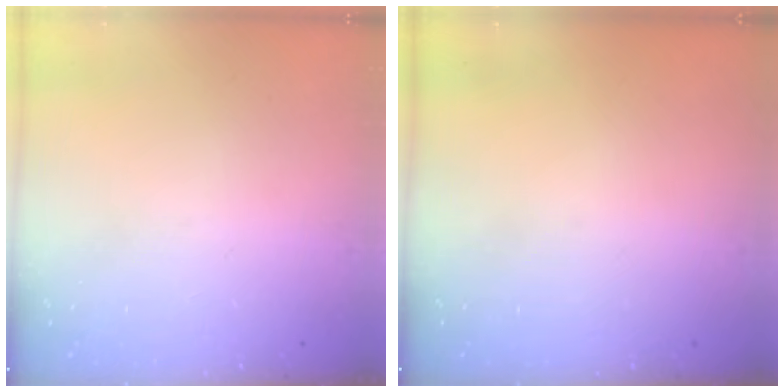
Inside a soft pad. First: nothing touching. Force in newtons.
{"total": 0.0}